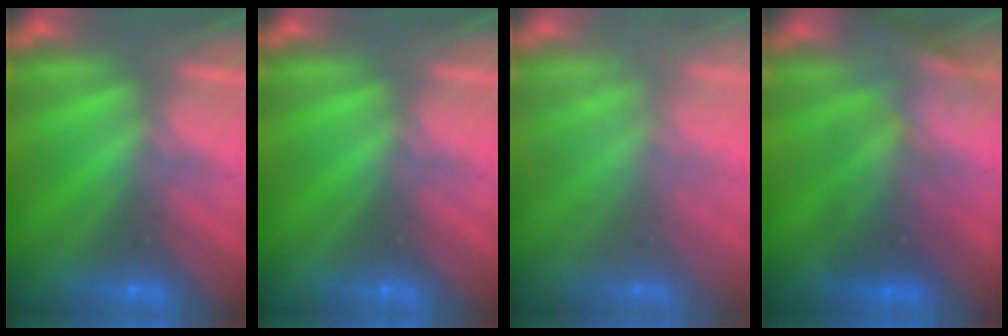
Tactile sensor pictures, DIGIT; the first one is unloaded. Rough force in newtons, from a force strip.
{"total": 0.0}
{"total": 2.0}
{"total": 2.6}